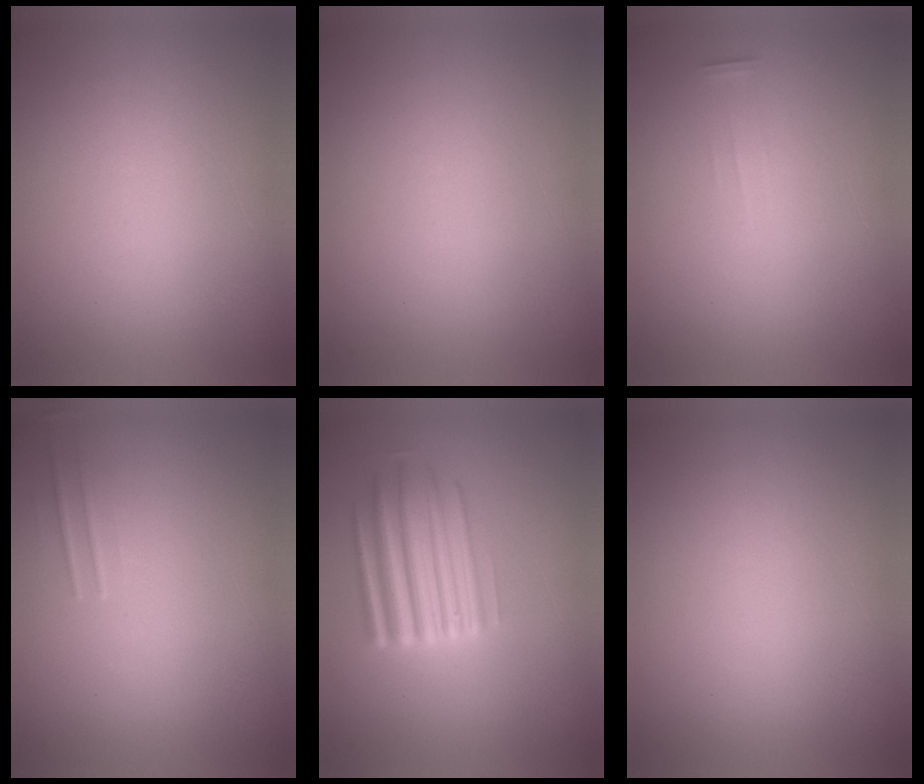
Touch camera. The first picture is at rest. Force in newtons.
{"total": 1.2}
{"total": 1.3}
{"total": 1.1}
{"total": 5.8}
{"total": 0.0}